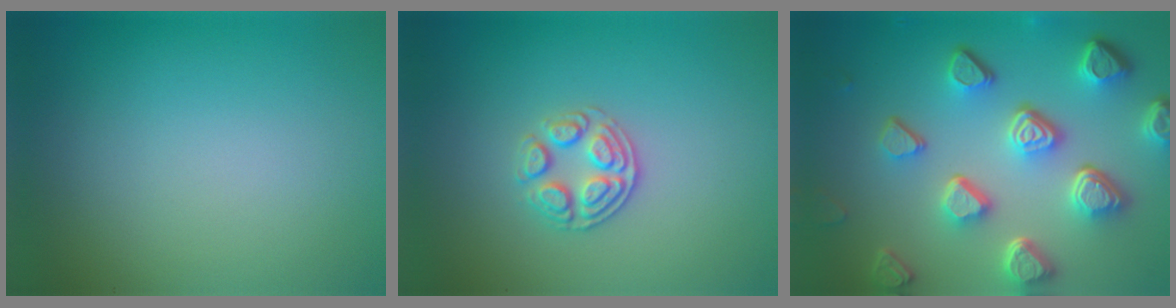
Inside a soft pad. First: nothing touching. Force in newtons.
{"total": 2.6, "press": 2.5, "slide": 0.9}
{"total": 7.5, "press": 5.6, "slide": 5.0}